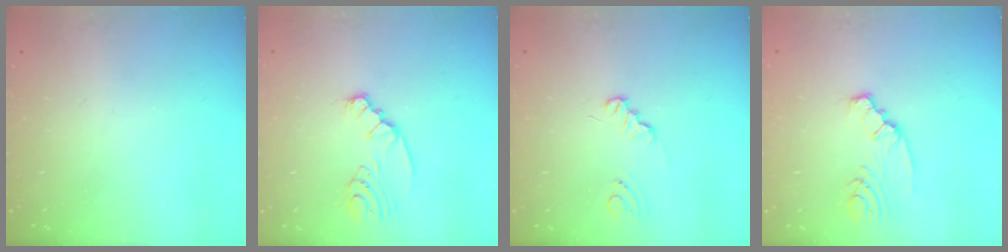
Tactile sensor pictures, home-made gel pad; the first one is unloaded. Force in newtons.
{"total": 2.4, "press": 2.4, "slide": 0.4}
{"total": 1.1, "press": 1.1, "slide": 0.1}
{"total": 2.7, "press": 2.7, "slide": 0.4}